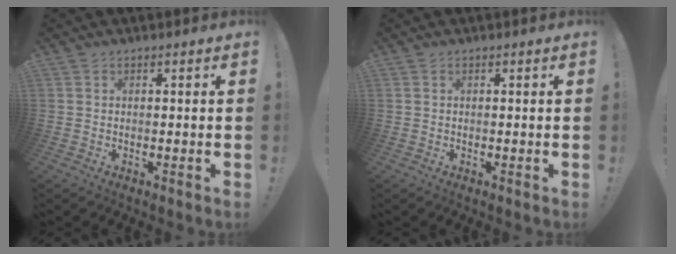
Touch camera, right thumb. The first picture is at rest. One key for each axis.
{"total": 0.0}